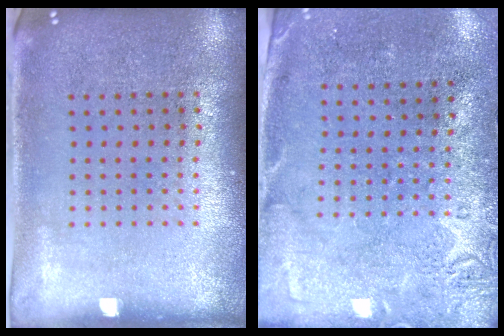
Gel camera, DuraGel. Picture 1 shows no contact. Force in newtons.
{"total": 2.7, "press": 2.2, "slide": 1.7}